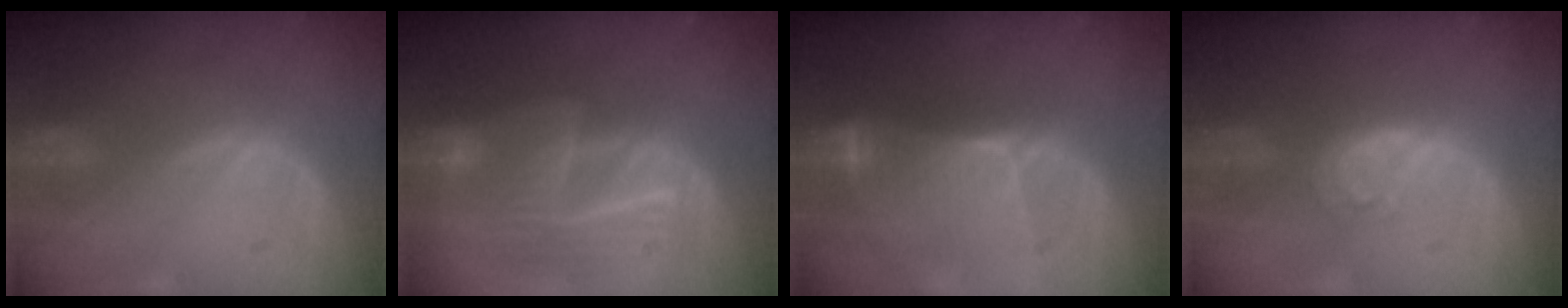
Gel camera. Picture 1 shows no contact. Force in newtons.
{"total": 9.3, "press": 8.3, "slide": 4.2}
{"total": 6.8, "press": 6.8, "slide": 0.5}
{"total": 4.5, "press": 3.9, "slide": 2.2}